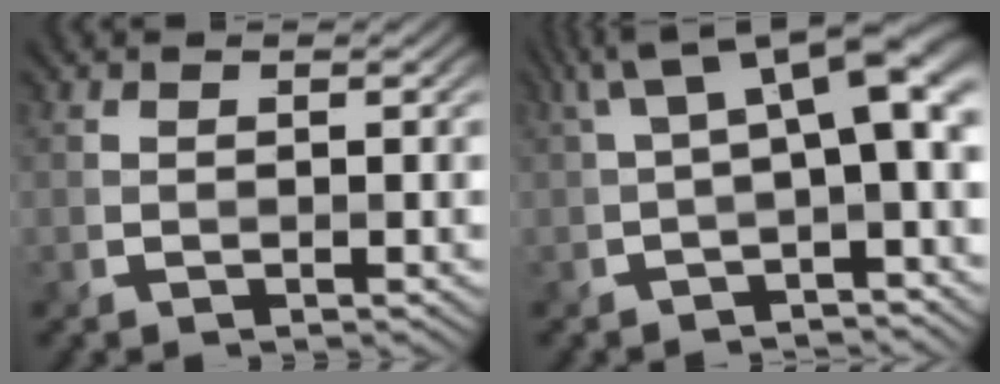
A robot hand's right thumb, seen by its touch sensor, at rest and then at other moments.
{"total": 8.7, "force": [1.4, 2.7, 8.2], "torque": [-0.128, 0.015, 0.023]}